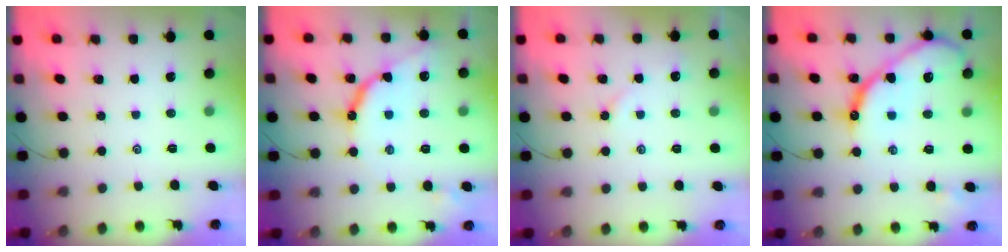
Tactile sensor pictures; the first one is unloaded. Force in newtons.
{"total": 10.8, "press": 10.8, "slide": 0.7}
{"total": 2.2, "press": 2.1, "slide": 0.5}
{"total": 16.3, "press": 16.3, "slide": 1.6}